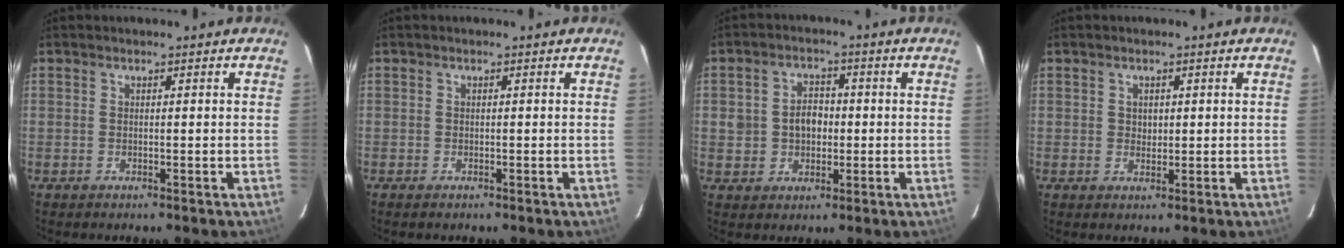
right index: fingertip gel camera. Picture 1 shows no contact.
{"total": 0.7, "force": [-0.6, 0.4, 0.2], "torque": [-0.005, -0.003, -0.011]}
{"total": 5.5, "force": [-0.1, 4.5, 3.0], "torque": [-0.056, 0.015, 0.005]}
{"total": 1.7, "force": [0.4, 1.6, 0.5], "torque": [-0.004, 0.004, 0.008]}